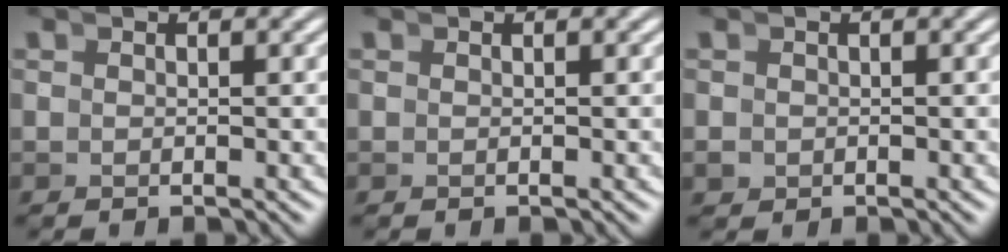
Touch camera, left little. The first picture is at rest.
{"total": 0.0}
{"total": 0.7, "force": [-0.4, 0.6, 0.1], "torque": [-0.003, -0.010, -0.001]}